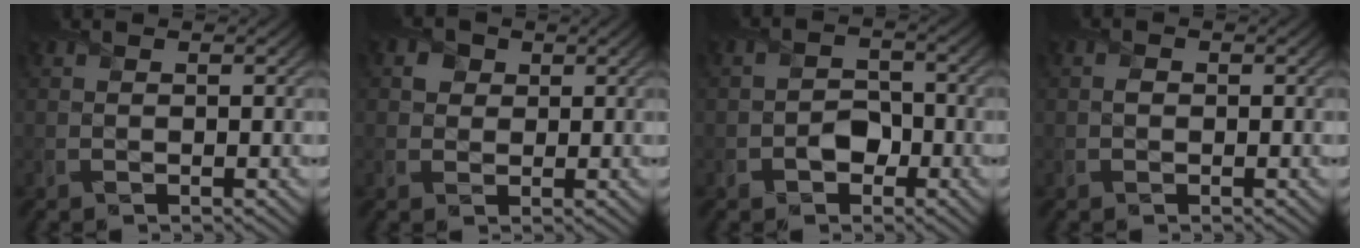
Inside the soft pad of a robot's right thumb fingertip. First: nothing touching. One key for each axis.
{"total": 2.6, "fx": 1.0, "fy": 2.3, "fz": 0.8, "tx": -0.023, "ty": -0.004, "tz": 0.014}
{"total": 3.2, "fx": -1.4, "fy": 2.4, "fz": 1.5, "tx": -0.019, "ty": 0.004, "tz": -0.029}
{"total": 0.7, "fx": -0.2, "fy": 0.7, "fz": 0.2, "tx": -0.004, "ty": -0.003, "tz": -0.008}